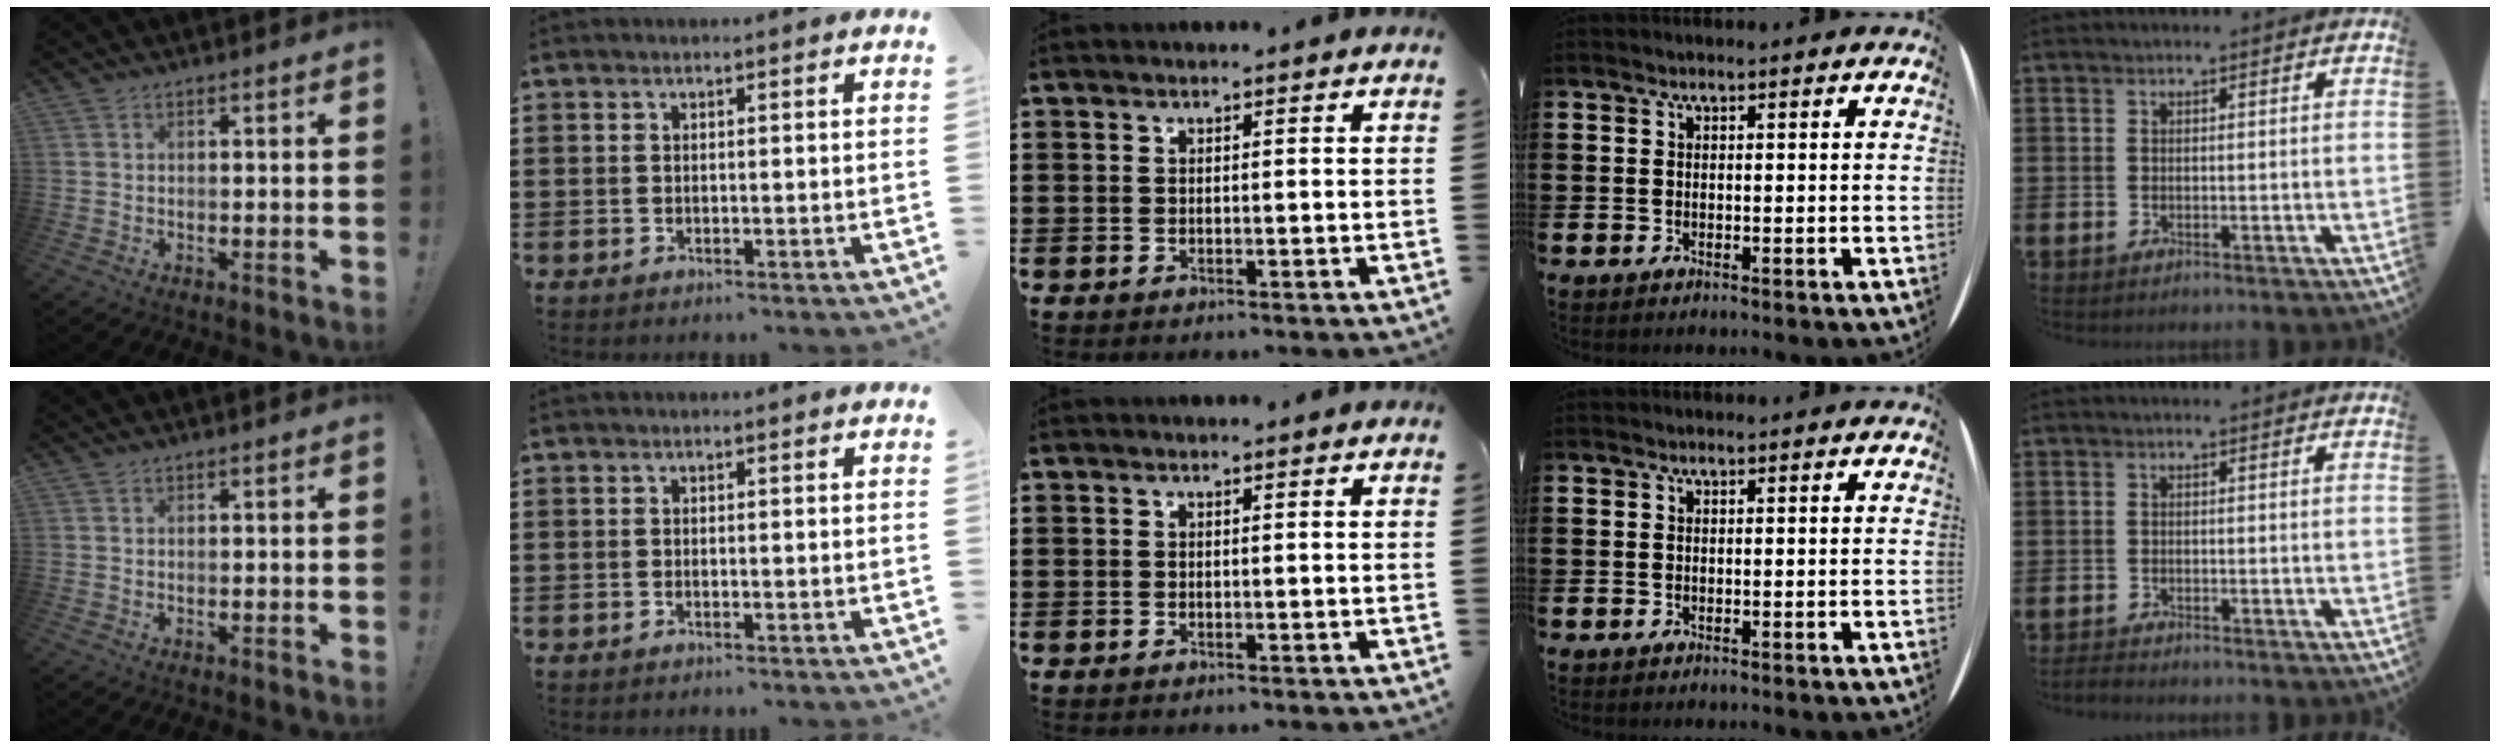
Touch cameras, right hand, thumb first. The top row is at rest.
{"little": {"total": 0.9, "force": [-0.9, 0.1, 0.2], "torque": [-0.006, 0.000, -0.019]}}